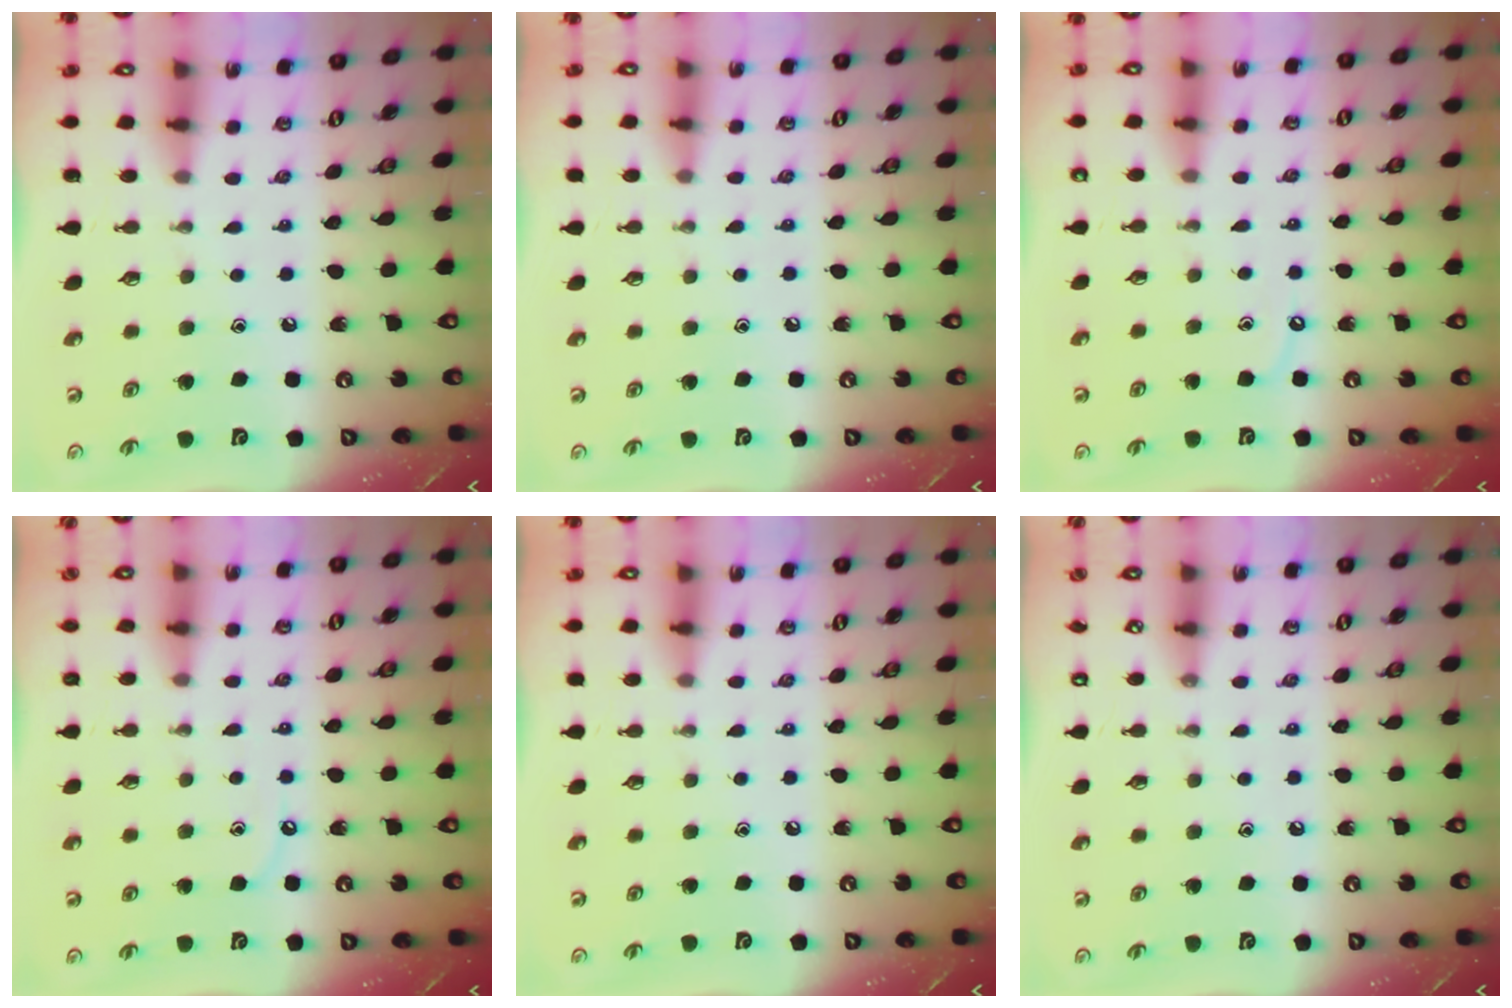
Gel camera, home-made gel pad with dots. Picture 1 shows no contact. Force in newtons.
{"total": 4.0, "press": 3.9, "slide": 0.5}
{"total": 3.2, "press": 3.1, "slide": 0.5}
{"total": 5.2, "press": 5.1, "slide": 0.7}
{"total": 2.8, "press": 2.8, "slide": 0.5}
{"total": 4.1, "press": 4.1, "slide": 0.6}